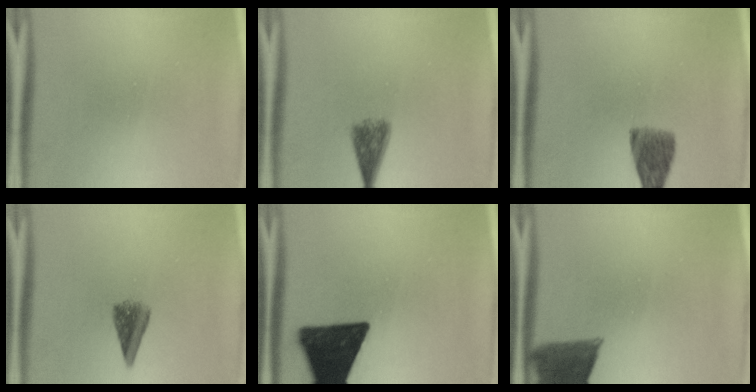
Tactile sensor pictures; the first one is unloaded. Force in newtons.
{"total": 4.8}
{"total": 4.7}
{"total": 4.2}
{"total": 17.4}
{"total": 9.9}